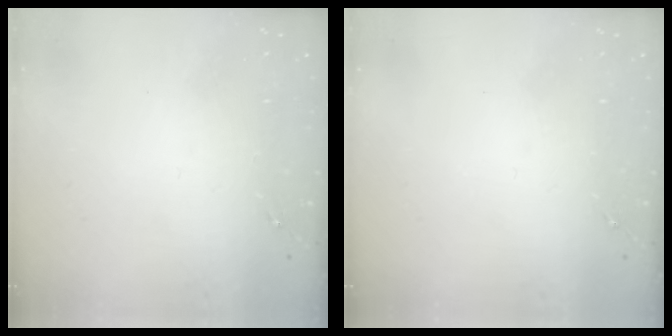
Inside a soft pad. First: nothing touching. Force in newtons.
{"total": 0.0}